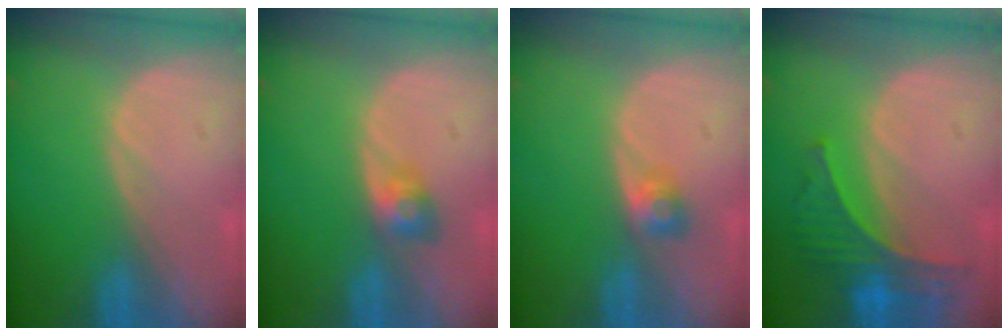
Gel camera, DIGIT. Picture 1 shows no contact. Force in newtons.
{"total": 3.0, "press": 2.7, "slide": 1.4}
{"total": 2.6, "press": 2.3, "slide": 1.1}
{"total": 6.9, "press": 6.3, "slide": 2.9}